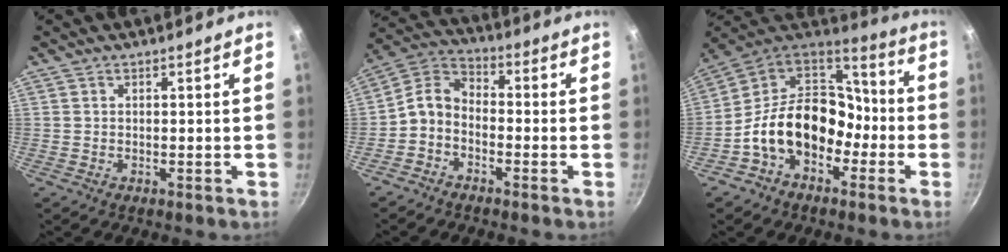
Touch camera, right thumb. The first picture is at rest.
{"total": 6.9, "force": [-2.6, 4.7, 4.2], "torque": [-0.082, 0.053, -0.069]}
{"total": 18.6, "force": [-5.0, 13.6, 11.8], "torque": [-0.151, 0.072, -0.099]}